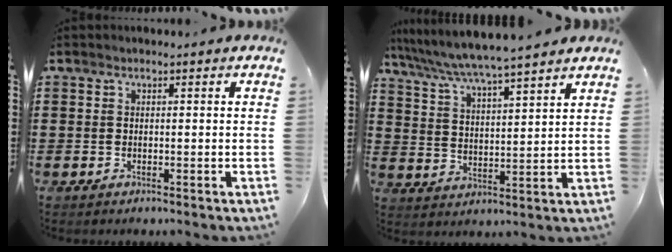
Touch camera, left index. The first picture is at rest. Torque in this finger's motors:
{"motor_torque": [1.07, -1.06, 0.61, 0.21]}